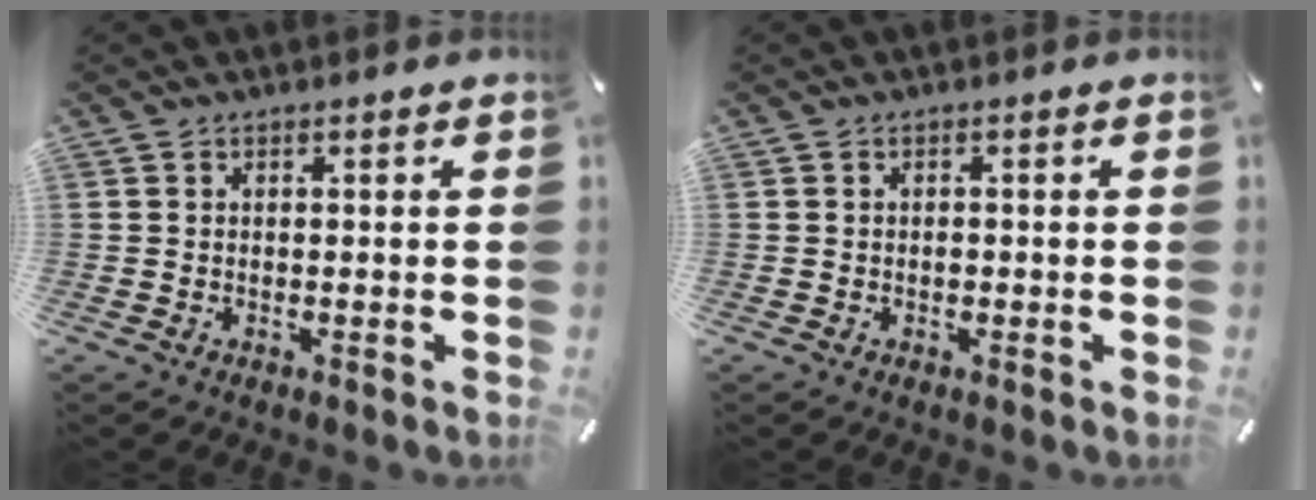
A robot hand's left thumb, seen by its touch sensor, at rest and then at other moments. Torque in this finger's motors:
{"motor_torque": [-0.08, 0.22, -0.02, -0.09, 0.06]}